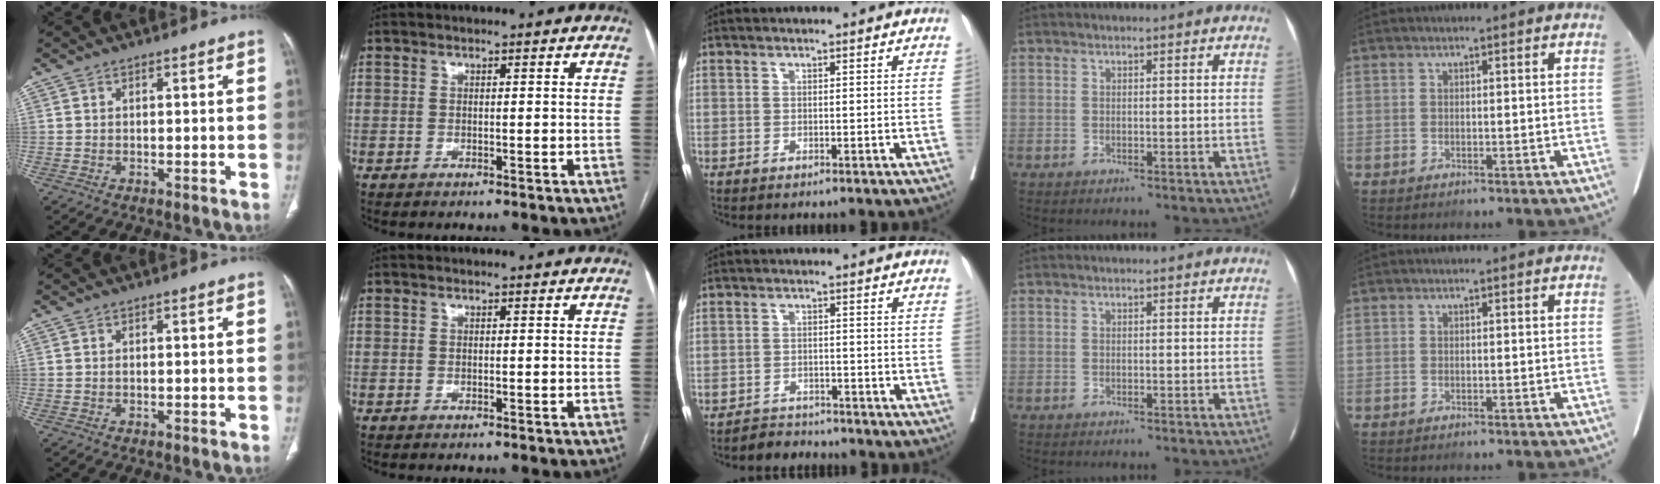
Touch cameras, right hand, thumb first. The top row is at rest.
{"middle": {"total": 2.9, "force": [-2.7, 0.7, -0.8], "torque": [0.009, -0.007, -0.046]}}